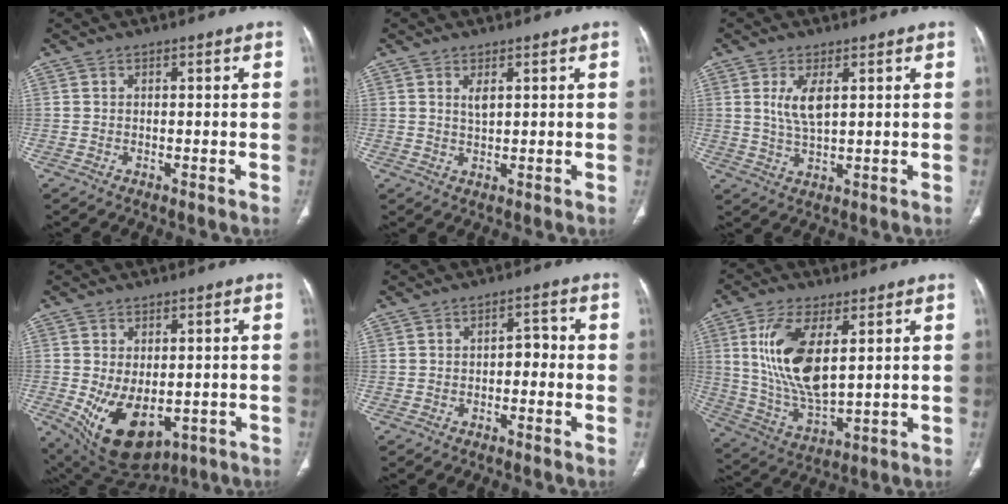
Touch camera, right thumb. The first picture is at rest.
{"total": 2.1, "force": [1.0, 0.8, 1.6], "torque": [-0.029, -0.008, 0.022]}
{"total": 5.4, "force": [1.7, 2.1, 4.7], "torque": [-0.097, -0.013, 0.040]}
{"total": 13.0, "force": [-3.0, 7.8, 10.0], "torque": [-0.161, -0.013, -0.020]}
{"total": 2.9, "force": [-0.7, 1.8, 2.1], "torque": [-0.018, 0.018, -0.016]}
{"total": 15.2, "force": [4.1, 6.7, 13.1], "torque": [-0.263, -0.024, 0.090]}